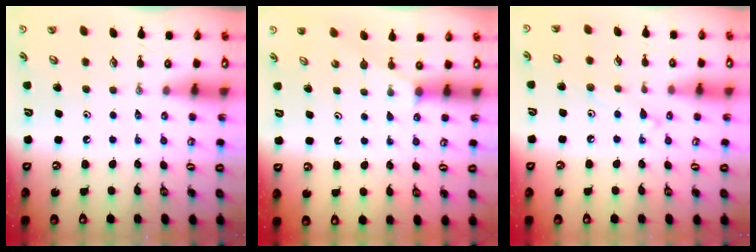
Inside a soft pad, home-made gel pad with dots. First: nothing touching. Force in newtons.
{"total": 2.2, "press": 2.2, "slide": 0.3}
{"total": 7.0, "press": 7.0, "slide": 0.2}